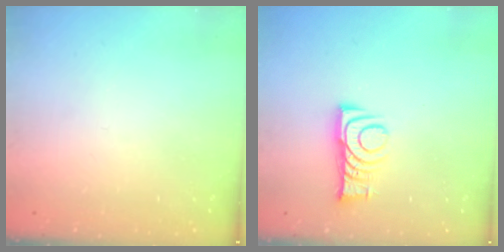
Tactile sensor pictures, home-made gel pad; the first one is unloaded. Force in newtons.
{"total": 8.9, "press": 8.9, "slide": 0.4}